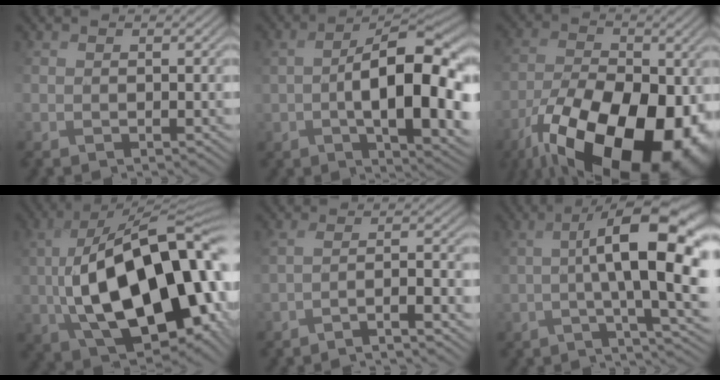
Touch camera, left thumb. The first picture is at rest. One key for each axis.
{"total": 12.0, "fx": -1.7, "fy": 4.9, "fz": 10.8, "tx": -0.166, "ty": 0.004, "tz": -0.012}
{"total": 18.8, "fx": -9.6, "fy": 9.9, "fz": 12.8, "tx": -0.231, "ty": -0.039, "tz": -0.137}
{"total": 19.3, "fx": -1.4, "fy": 10.8, "fz": 15.9, "tx": -0.279, "ty": -0.019, "tz": 0.009}
{"total": 4.7, "fx": -3.6, "fy": -0.1, "fz": 3.0, "tx": -0.041, "ty": 0.029, "tz": -0.066}
{"total": 12.4, "fx": 0.7, "fy": 3.4, "fz": 11.9, "tx": -0.155, "ty": 0.008, "tz": 0.032}